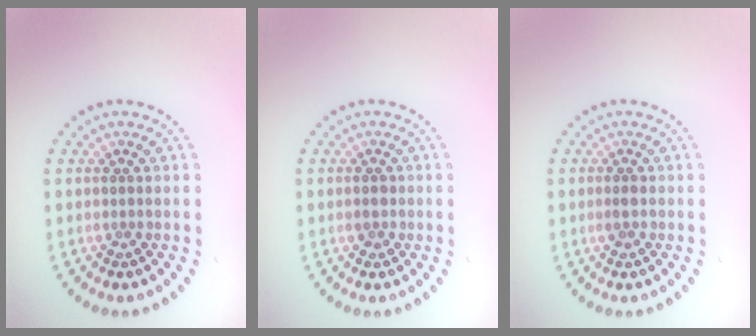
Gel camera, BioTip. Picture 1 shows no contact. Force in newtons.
{"total": 1.1, "press": 1.1, "slide": 0.1}
{"total": 0.9, "press": 0.9, "slide": 0.3}